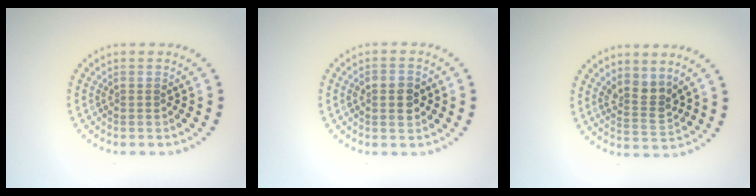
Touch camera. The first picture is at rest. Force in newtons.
{"total": 3.0, "press": 3.0, "slide": 0.2}
{"total": 2.9, "press": 2.4, "slide": 1.6}